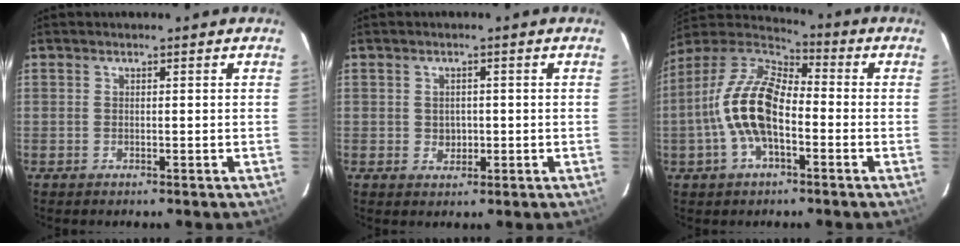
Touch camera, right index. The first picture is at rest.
{"total": 2.6, "force": [-0.2, 2.3, 1.1], "torque": [-0.017, 0.004, 0.001]}
{"total": 15.2, "force": [-3.2, 7.3, 12.9], "torque": [-0.261, 0.010, -0.068]}